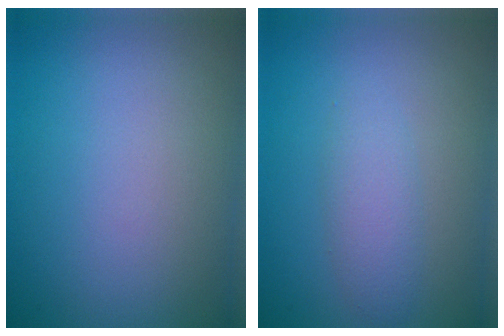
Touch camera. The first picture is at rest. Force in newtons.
{"total": 2.1, "press": 2.1, "slide": 0.1}